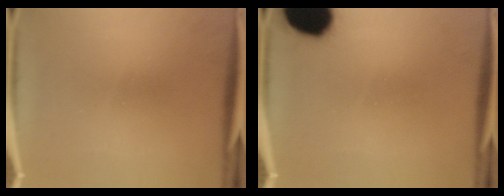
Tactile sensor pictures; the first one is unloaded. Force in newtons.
{"total": 17.0}